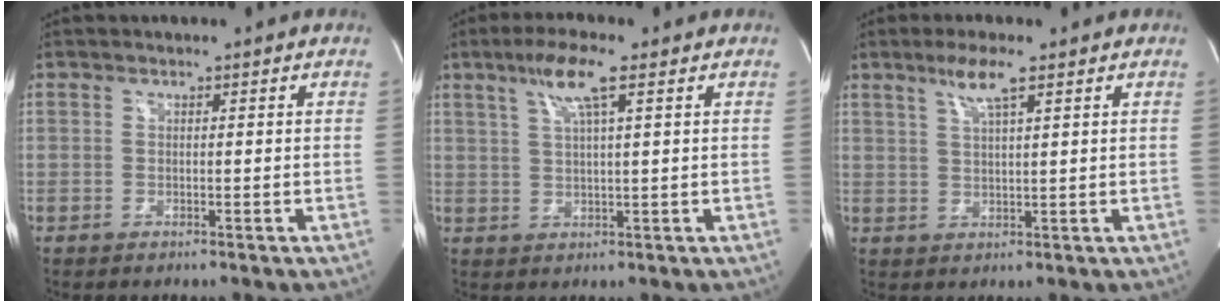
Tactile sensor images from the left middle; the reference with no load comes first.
{"total": 6.3, "force": [3.2, 0.2, 5.4], "torque": [-0.109, 0.010, 0.061]}
{"total": 4.6, "force": [2.8, 0.2, 3.6], "torque": [-0.073, 0.003, 0.053]}